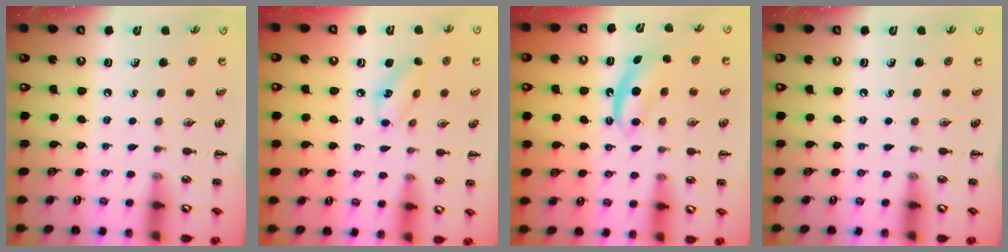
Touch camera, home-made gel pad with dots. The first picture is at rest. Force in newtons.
{"total": 7.4, "press": 7.4, "slide": 0.6}
{"total": 5.2, "press": 5.1, "slide": 1.3}
{"total": 0.0}